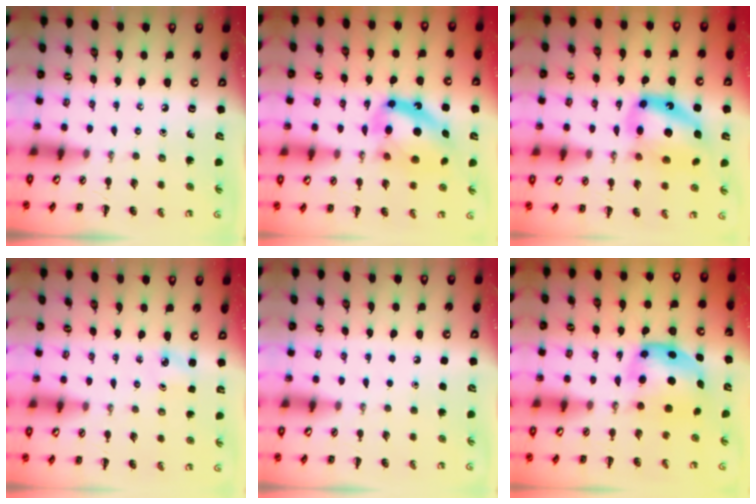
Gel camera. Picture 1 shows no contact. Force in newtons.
{"total": 14.3, "press": 13.9, "slide": 3.6}
{"total": 14.0, "press": 13.6, "slide": 3.3}
{"total": 2.5, "press": 2.4, "slide": 0.8}
{"total": 1.6, "press": 1.6, "slide": 0.1}
{"total": 5.8, "press": 5.7, "slide": 0.7}